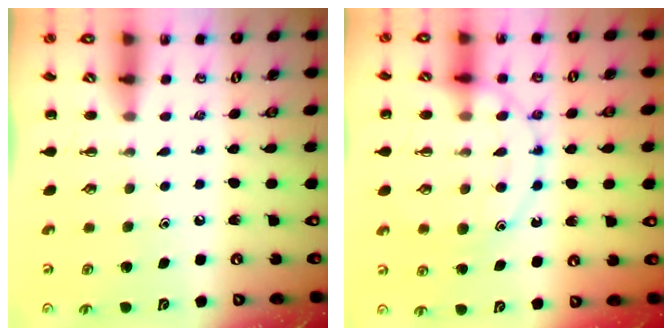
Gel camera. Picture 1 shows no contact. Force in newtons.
{"total": 15.1, "press": 15.0, "slide": 1.4}